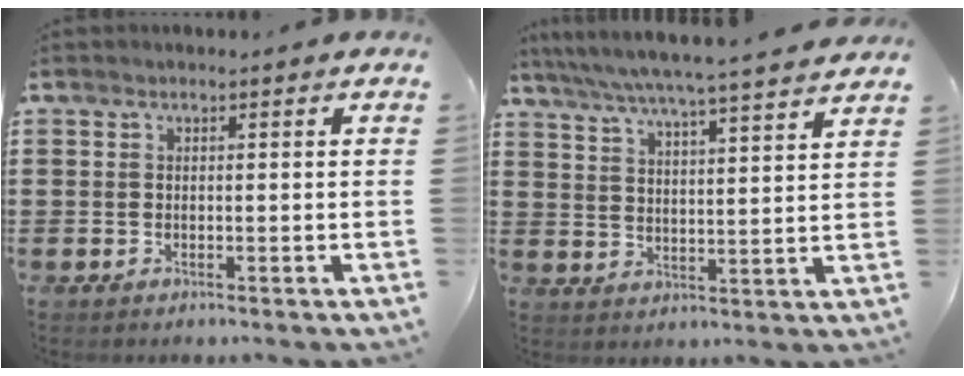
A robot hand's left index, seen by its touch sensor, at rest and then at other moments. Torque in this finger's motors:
{"motor_torque": [2.14, 0.00, 1.05, 0.21]}